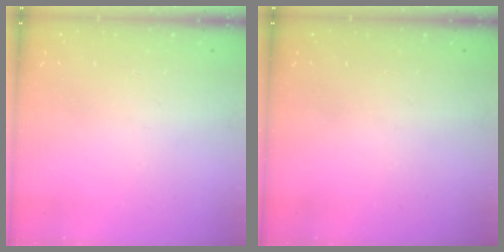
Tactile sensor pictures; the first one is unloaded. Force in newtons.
{"total": 0.0}